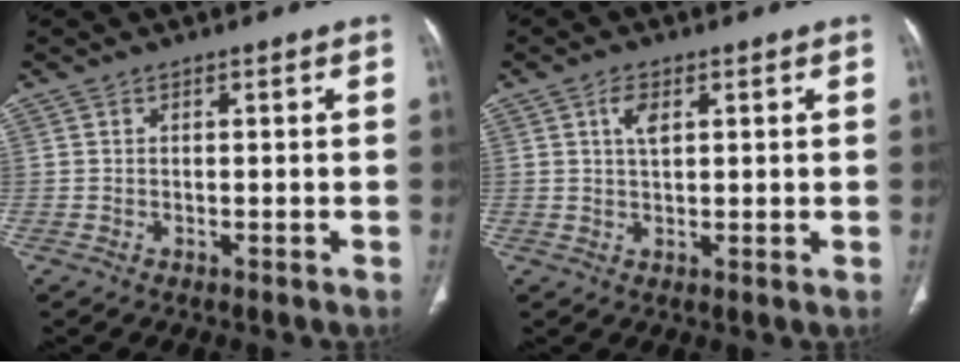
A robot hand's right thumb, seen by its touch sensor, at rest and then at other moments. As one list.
[{"total": 3.5, "force": [1.3, 1.8, 2.7], "torque": [-0.045, -0.001, 0.024]}]